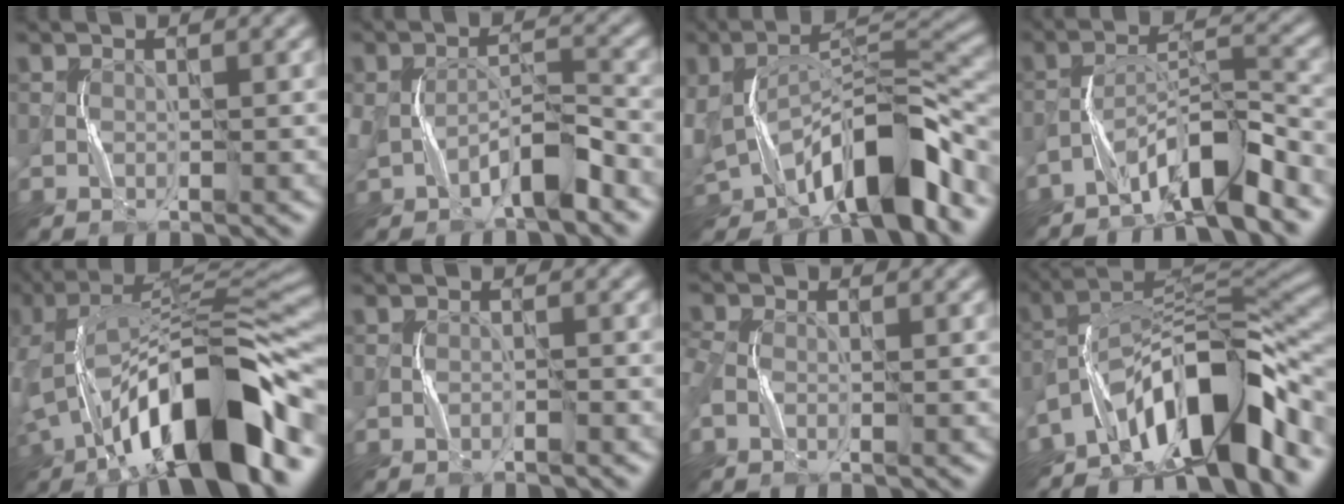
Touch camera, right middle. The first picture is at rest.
{"total": 5.0, "force": [-2.2, 2.4, 3.9], "torque": [-0.073, 0.005, -0.038]}
{"total": 11.9, "force": [-4.8, 5.2, 9.5], "torque": [-0.151, 0.012, -0.090]}
{"total": 6.3, "force": [-4.6, 1.1, 4.1], "torque": [-0.068, 0.013, -0.083]}
{"total": 13.7, "force": [-5.7, 4.3, 11.8], "torque": [-0.186, 0.027, -0.095]}
{"total": 0.7, "force": [-0.6, 0.0, 0.3], "torque": [-0.006, 0.006, -0.012]}
{"total": 2.0, "force": [-0.6, 1.4, 1.3], "torque": [-0.041, -0.001, -0.019]}
{"total": 12.0, "force": [-7.0, 3.9, 8.9], "torque": [-0.127, 0.019, -0.133]}